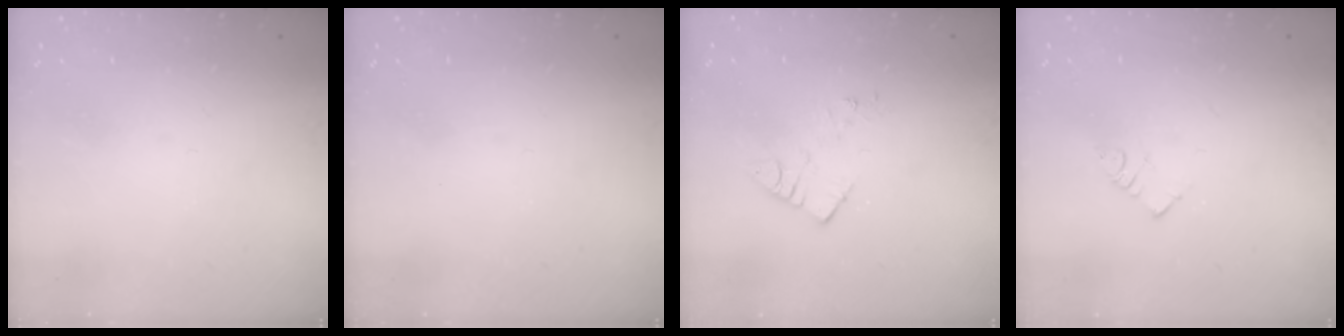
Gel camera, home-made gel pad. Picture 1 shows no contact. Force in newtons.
{"total": 0.0}
{"total": 5.2, "press": 5.2, "slide": 0.7}
{"total": 2.5, "press": 2.5, "slide": 0.1}